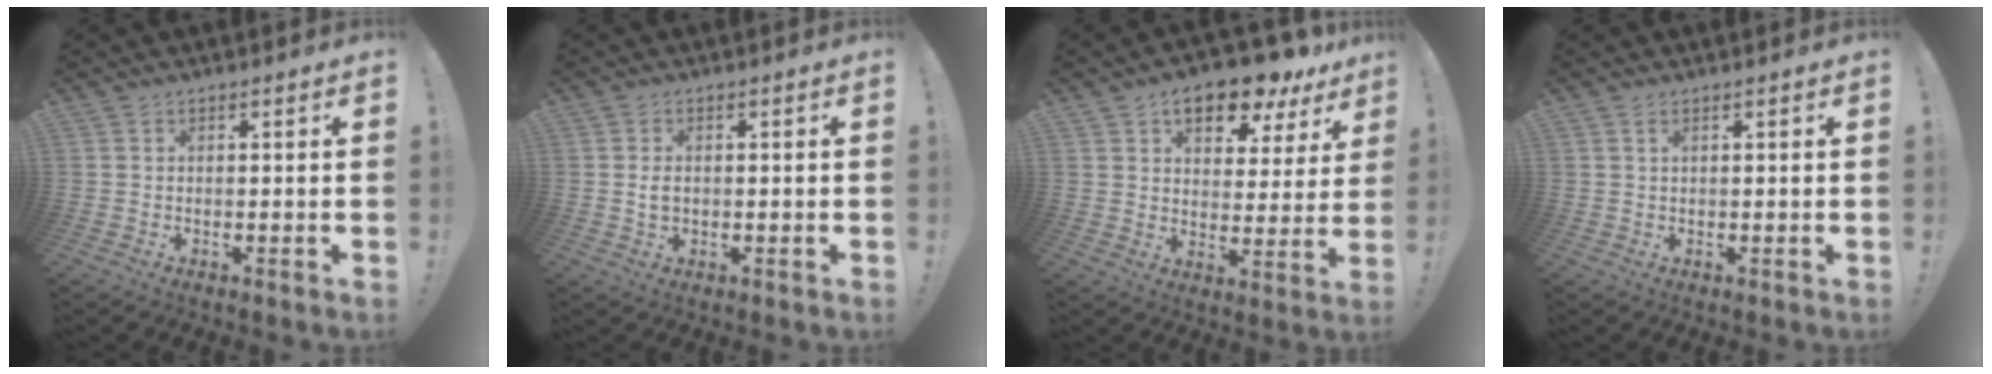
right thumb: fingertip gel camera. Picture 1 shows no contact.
{"total": 2.6, "force": [0.0, 1.7, 2.0], "torque": [-0.030, 0.002, -0.002]}
{"total": 11.7, "force": [8.1, 5.1, 6.7], "torque": [-0.103, -0.055, 0.140]}
{"total": 1.1, "force": [0.5, 0.5, 0.9], "torque": [-0.013, -0.001, 0.008]}